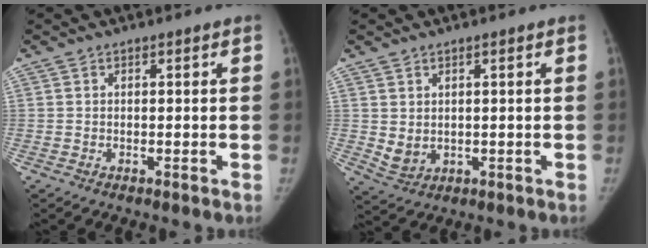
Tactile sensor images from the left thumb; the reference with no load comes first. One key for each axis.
{"total": 3.8, "fx": 0.7, "fy": 2.8, "fz": 2.6, "tx": -0.038, "ty": -0.013, "tz": 0.025}